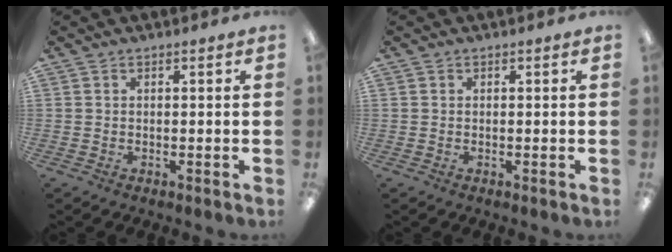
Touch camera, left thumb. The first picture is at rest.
{"total": 0.0}